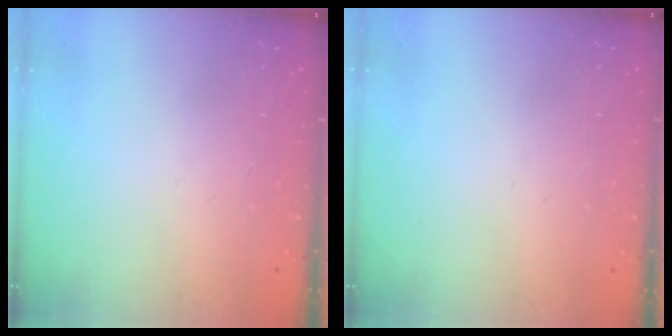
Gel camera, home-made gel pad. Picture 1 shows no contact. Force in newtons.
{"total": 0.0}